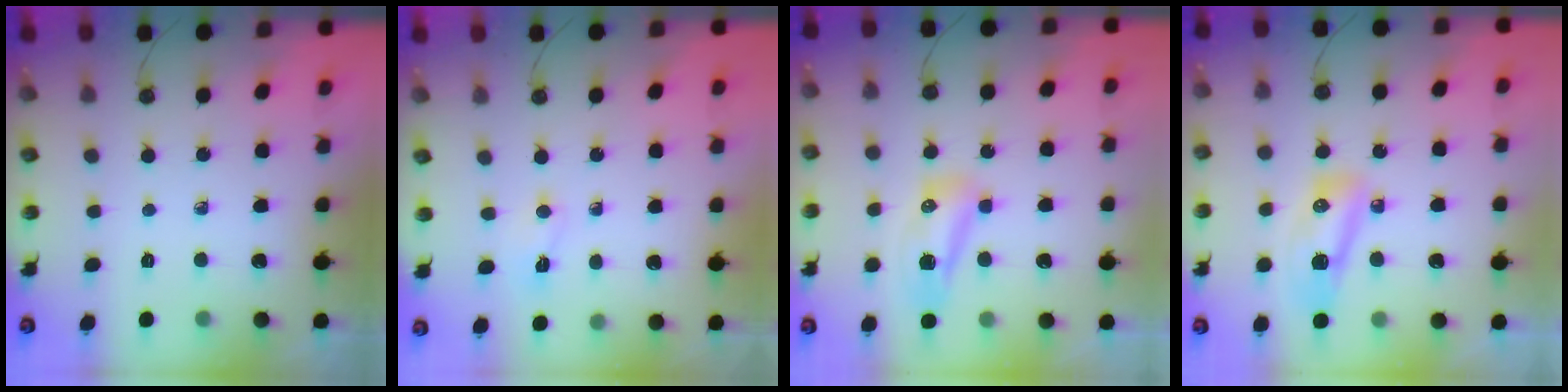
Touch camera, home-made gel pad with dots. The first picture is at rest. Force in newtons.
{"total": 2.7, "press": 2.7, "slide": 0.5}
{"total": 13.9, "press": 10.7, "slide": 8.8}
{"total": 16.9, "press": 12.4, "slide": 11.5}